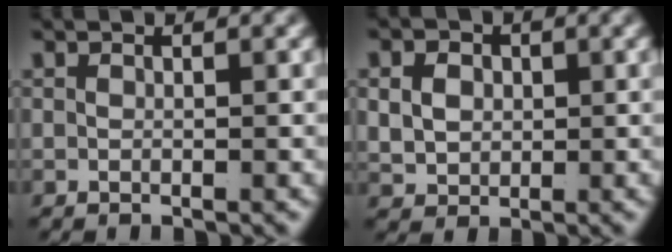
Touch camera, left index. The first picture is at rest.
{"total": 3.4, "force": [0.5, 2.9, 1.8], "torque": [-0.041, -0.015, 0.021]}